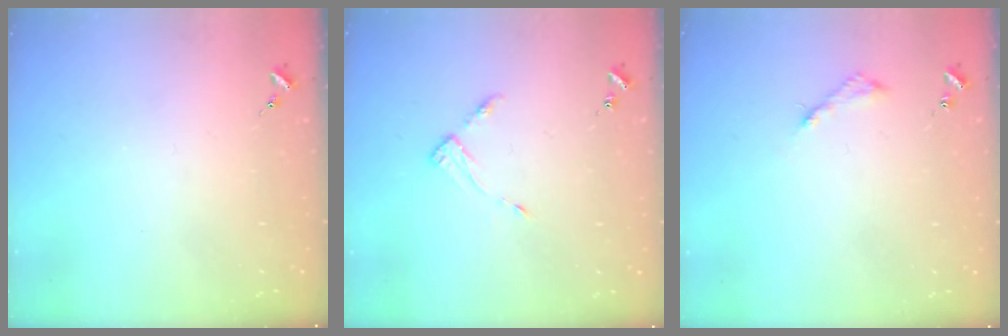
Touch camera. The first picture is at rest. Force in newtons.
{"total": 3.6, "press": 3.6, "slide": 0.4}
{"total": 4.5, "press": 4.4, "slide": 0.6}